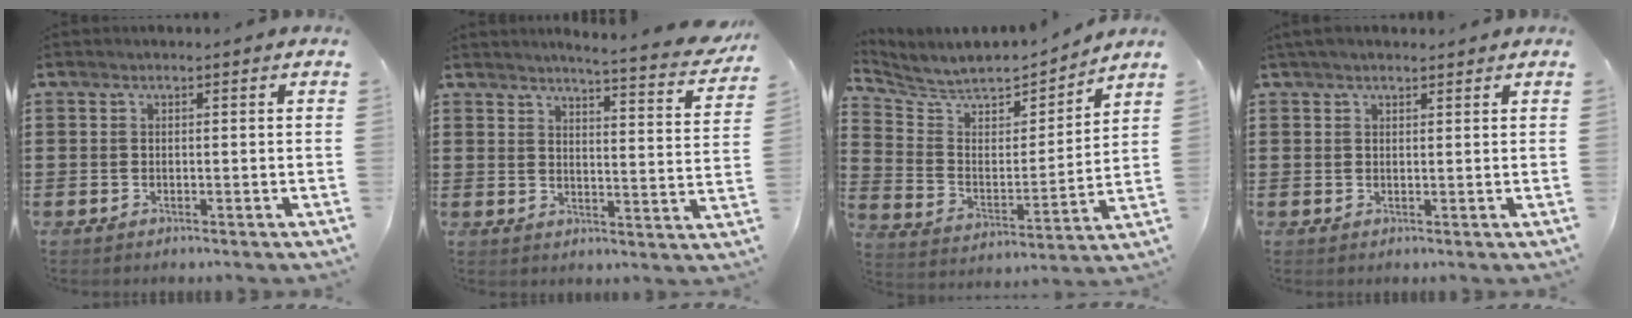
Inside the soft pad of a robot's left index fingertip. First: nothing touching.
{"total": 4.5, "force": [4.2, -0.8, 1.5], "torque": [-0.032, -0.039, 0.064]}
{"total": 5.5, "force": [5.1, 1.8, 1.1], "torque": [-0.055, -0.042, 0.083]}
{"total": 1.8, "force": [1.6, 0.8, 0.6], "torque": [-0.014, 0.006, 0.030]}